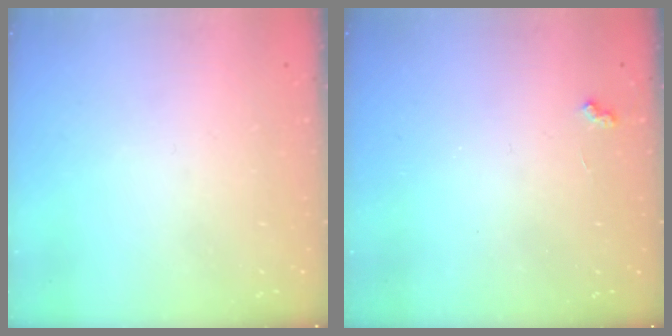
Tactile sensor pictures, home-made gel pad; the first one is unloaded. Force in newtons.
{"total": 2.9, "press": 2.8, "slide": 0.6}